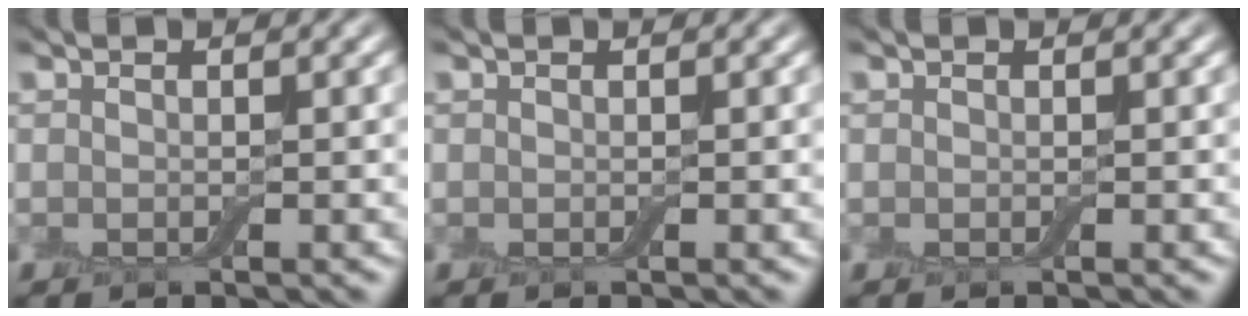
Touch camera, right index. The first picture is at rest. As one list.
[{"total": 0.0}, {"total": 0.0}]